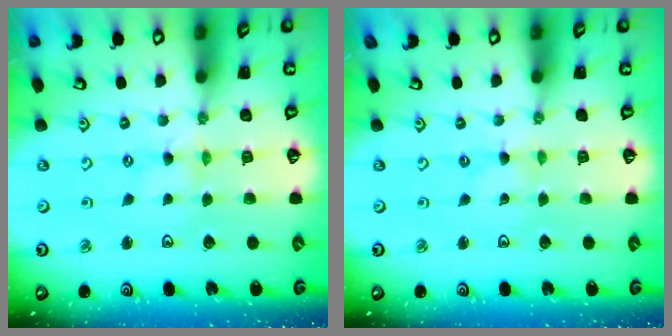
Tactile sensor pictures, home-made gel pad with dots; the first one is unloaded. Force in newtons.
{"total": 0.0}